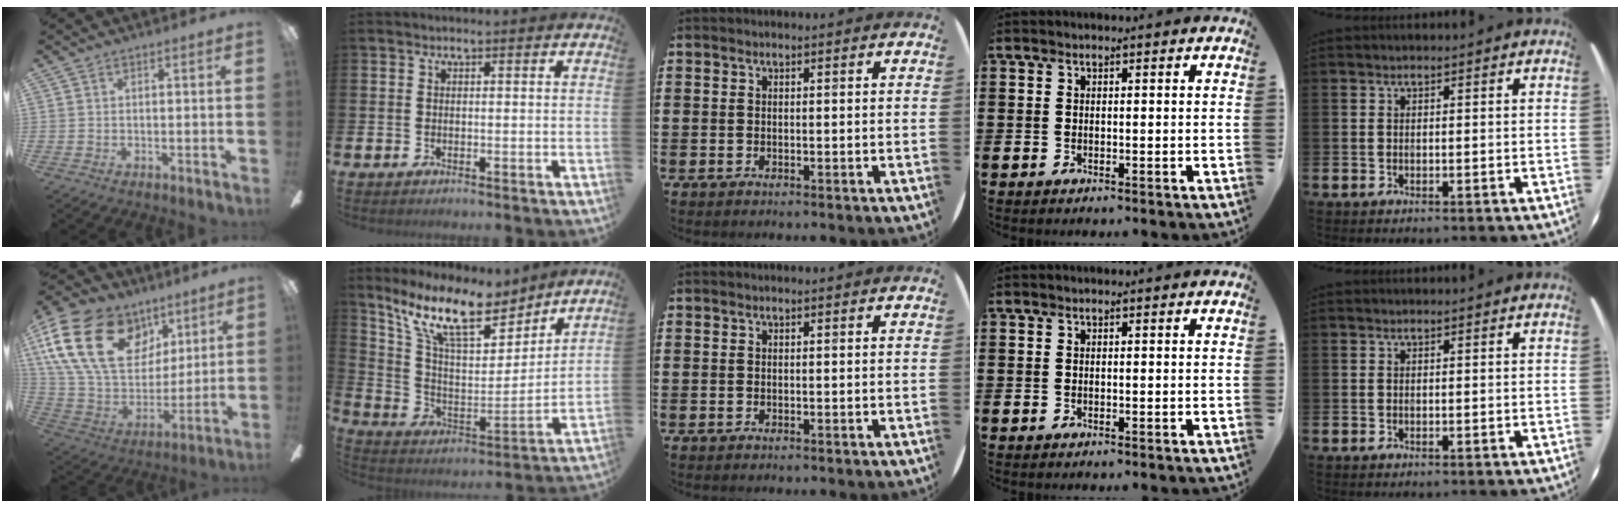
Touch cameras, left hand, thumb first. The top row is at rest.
{"thumb": {"total": 25.7, "force": [10.9, 17.4, 15.5], "torque": [-0.310, -0.034, 0.198]}, "index": {"total": 13.3, "force": [11.0, 4.2, 6.2], "torque": [-0.149, -0.064, 0.196]}}